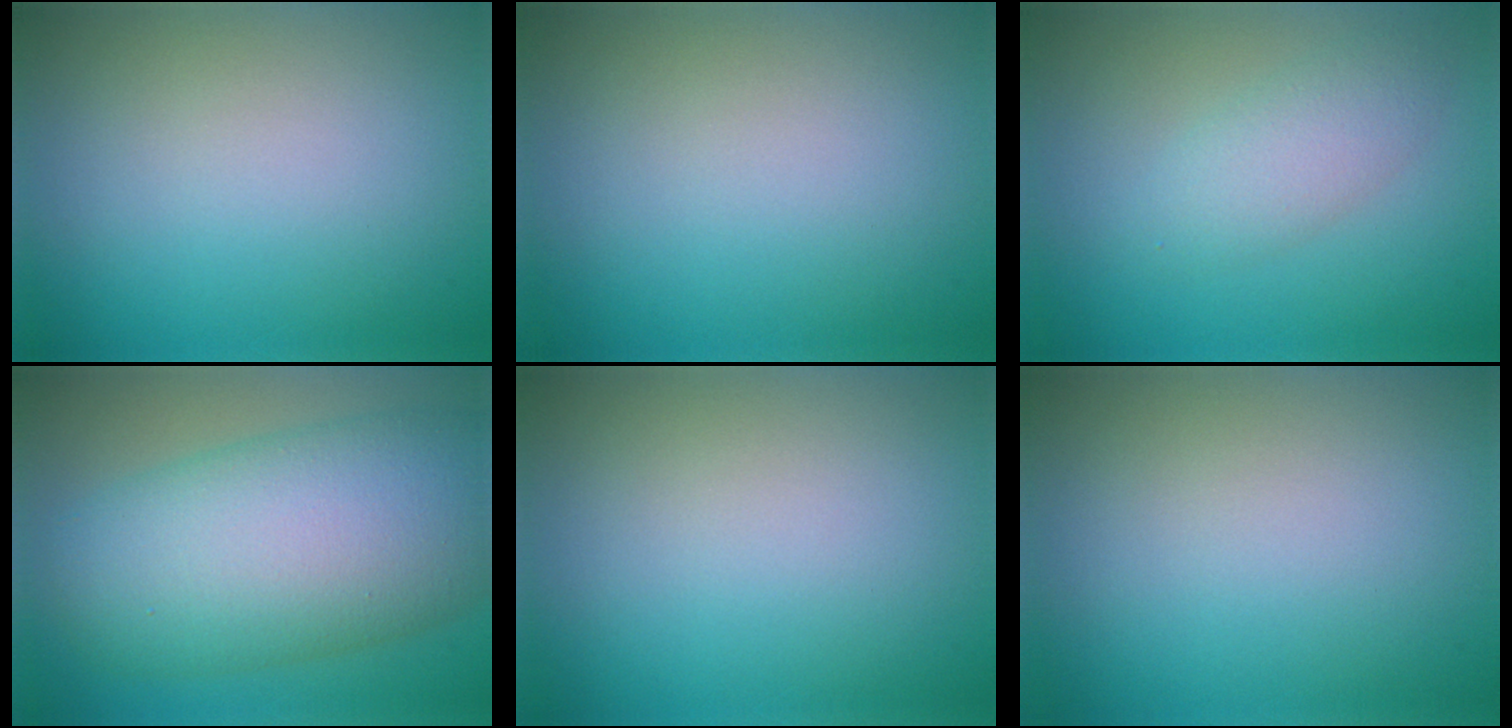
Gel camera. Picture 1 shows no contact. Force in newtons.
{"total": 0.0}
{"total": 2.8, "press": 2.8, "slide": 0.1}
{"total": 12.0, "press": 12.0, "slide": 0.5}
{"total": 0.0}
{"total": 0.0}